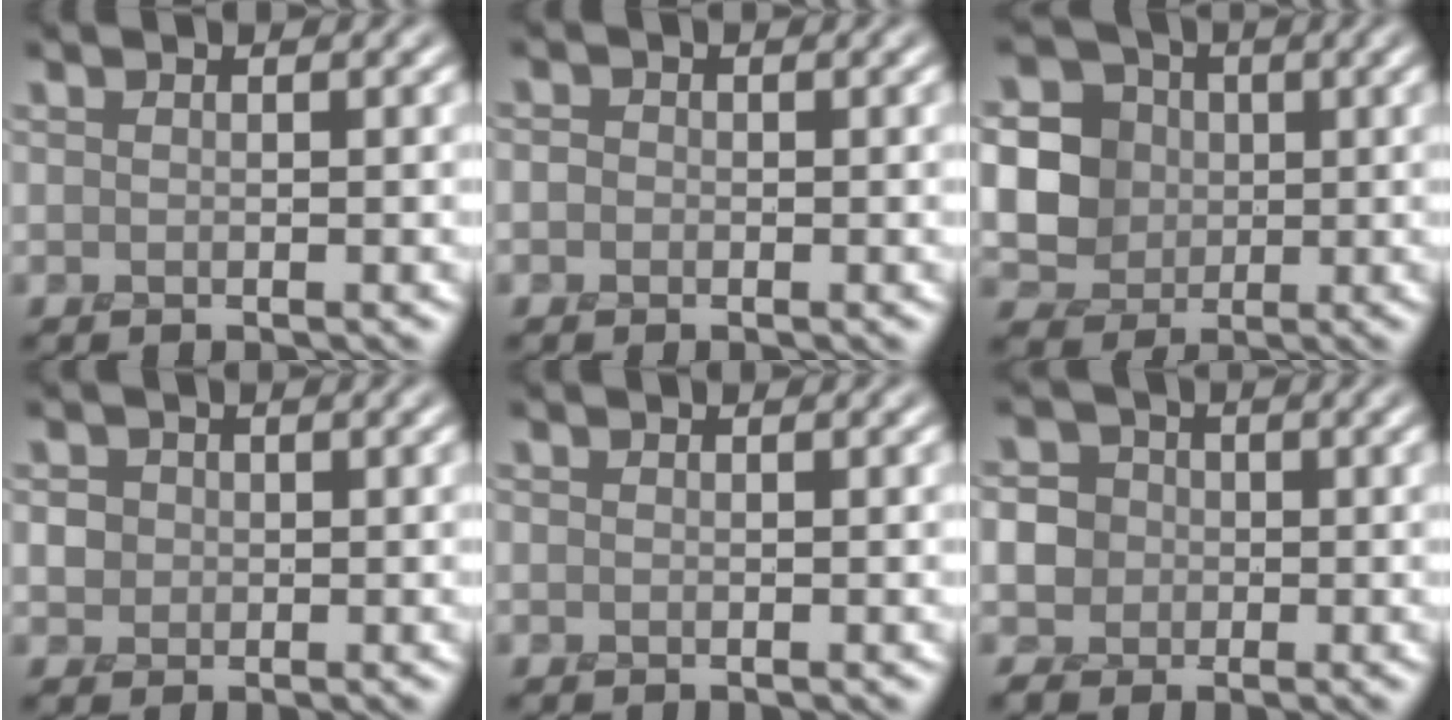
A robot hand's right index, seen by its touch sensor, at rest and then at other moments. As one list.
[{"total": 1.0, "force": [-0.3, 0.9, 0.3], "torque": [0.006, 0.000, -0.014]}, {"total": 8.0, "force": [0.2, 7.2, 3.4], "torque": [-0.071, 0.009, -0.017]}, {"total": 1.9, "force": [0.2, 1.8, 0.6], "torque": [0.001, 0.006, 0.004]}, {"total": 0.0}, {"total": 5.2, "force": [-0.5, 4.8, 1.8], "torque": [-0.024, 0.034, -0.047]}]